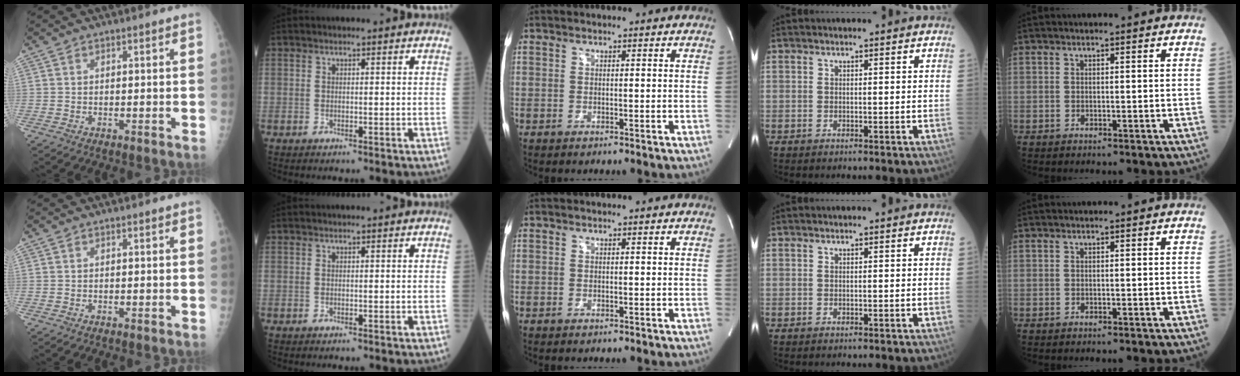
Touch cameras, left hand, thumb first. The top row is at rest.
{}